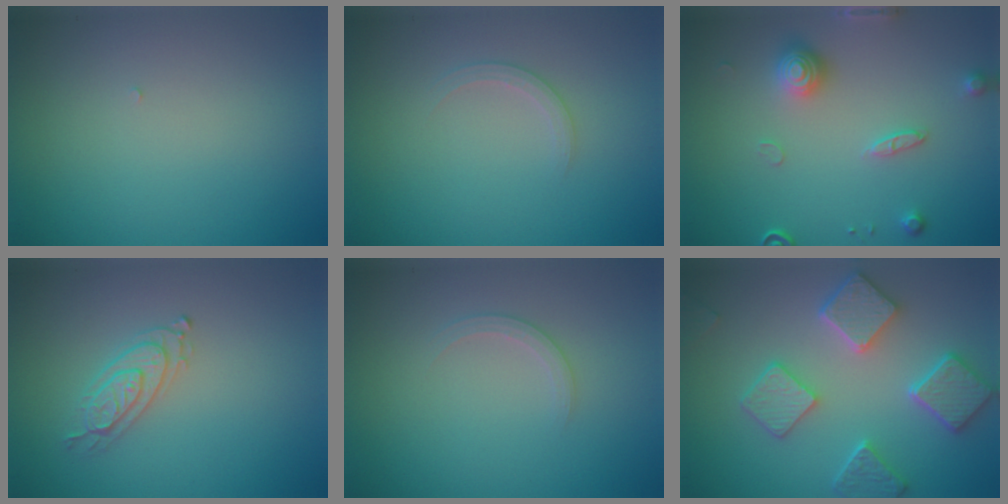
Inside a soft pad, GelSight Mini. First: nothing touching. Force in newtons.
{"total": 1.3, "press": 1.3, "slide": 0.1}
{"total": 3.0, "press": 2.8, "slide": 0.9}
{"total": 2.1, "press": 2.1, "slide": 0.5}
{"total": 1.3, "press": 1.3, "slide": 0.1}
{"total": 5.1, "press": 4.6, "slide": 2.0}